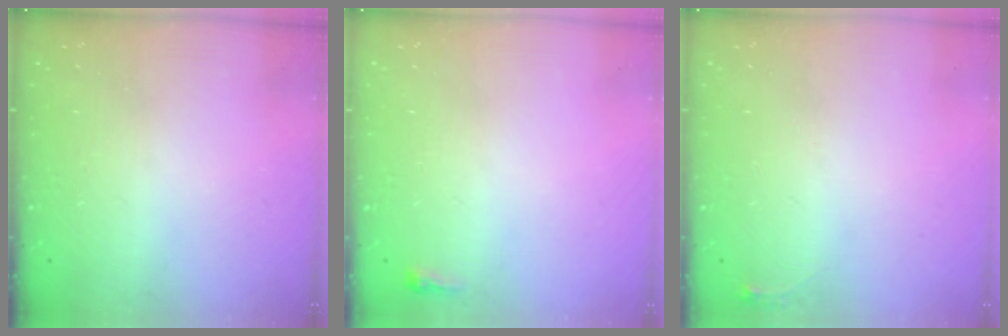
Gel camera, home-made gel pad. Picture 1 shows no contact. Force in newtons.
{"total": 2.4, "press": 2.4, "slide": 0.6}
{"total": 3.6, "press": 3.6, "slide": 0.5}